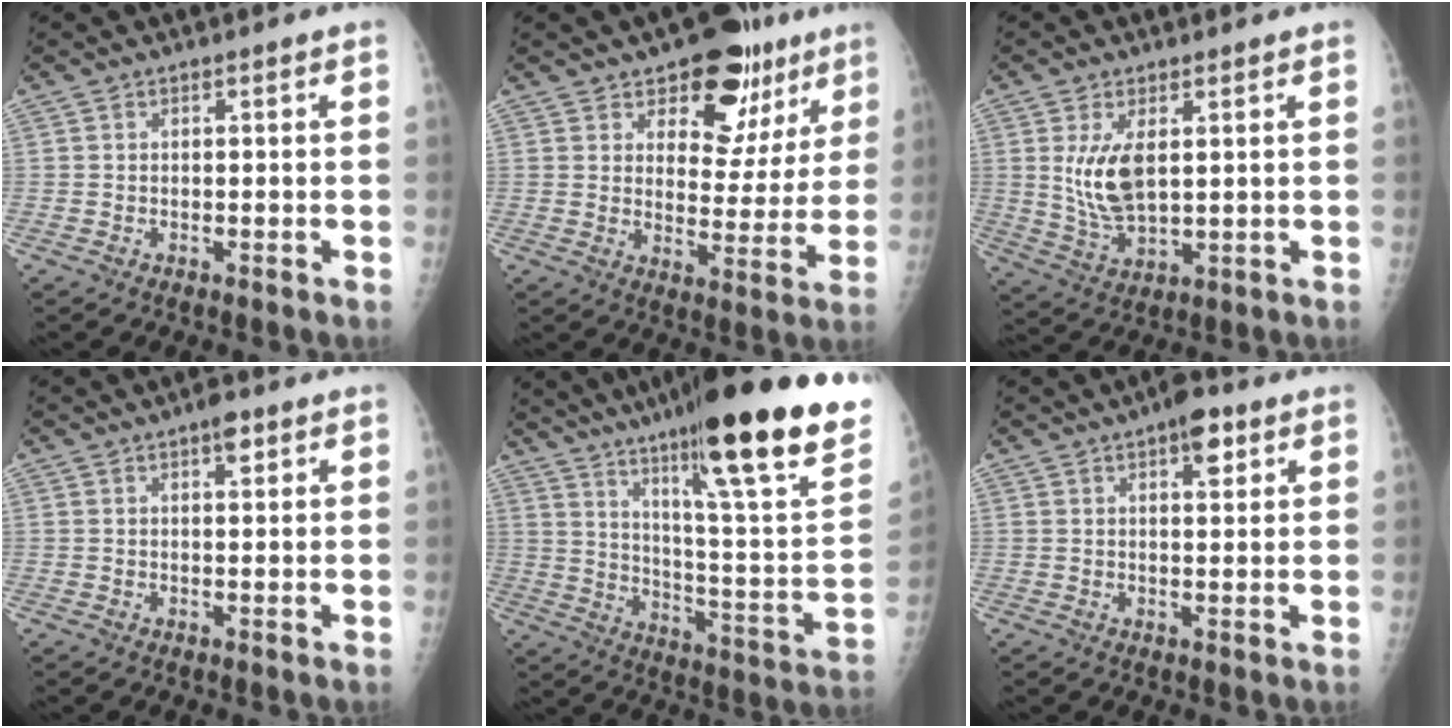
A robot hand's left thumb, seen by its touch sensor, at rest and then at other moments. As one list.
[{"total": 15.5, "force": [9.3, 8.7, 8.8], "torque": [-0.051, -0.044, 0.131]}, {"total": 8.6, "force": [2.1, 4.2, 7.2], "torque": [-0.133, -0.019, 0.053]}, {"total": 2.9, "force": [1.6, 1.1, 2.1], "torque": [-0.022, -0.004, 0.020]}, {"total": 32.0, "force": [21.5, 3.3, 23.5], "torque": [-0.311, -0.086, 0.318]}, {"total": 5.7, "force": [3.0, 2.4, 4.2], "torque": [-0.043, -0.008, 0.036]}]